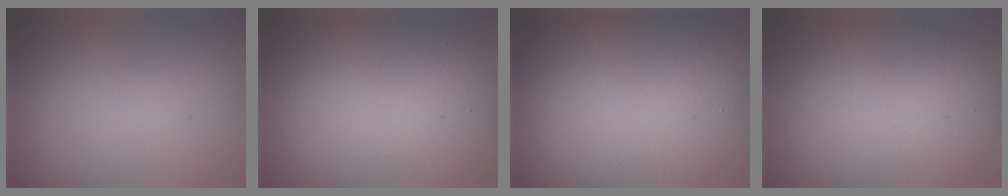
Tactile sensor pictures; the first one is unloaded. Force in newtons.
{"total": 11.7, "press": 11.7, "slide": 0.8}
{"total": 17.6, "press": 17.6, "slide": 0.7}
{"total": 8.8, "press": 8.7, "slide": 0.9}